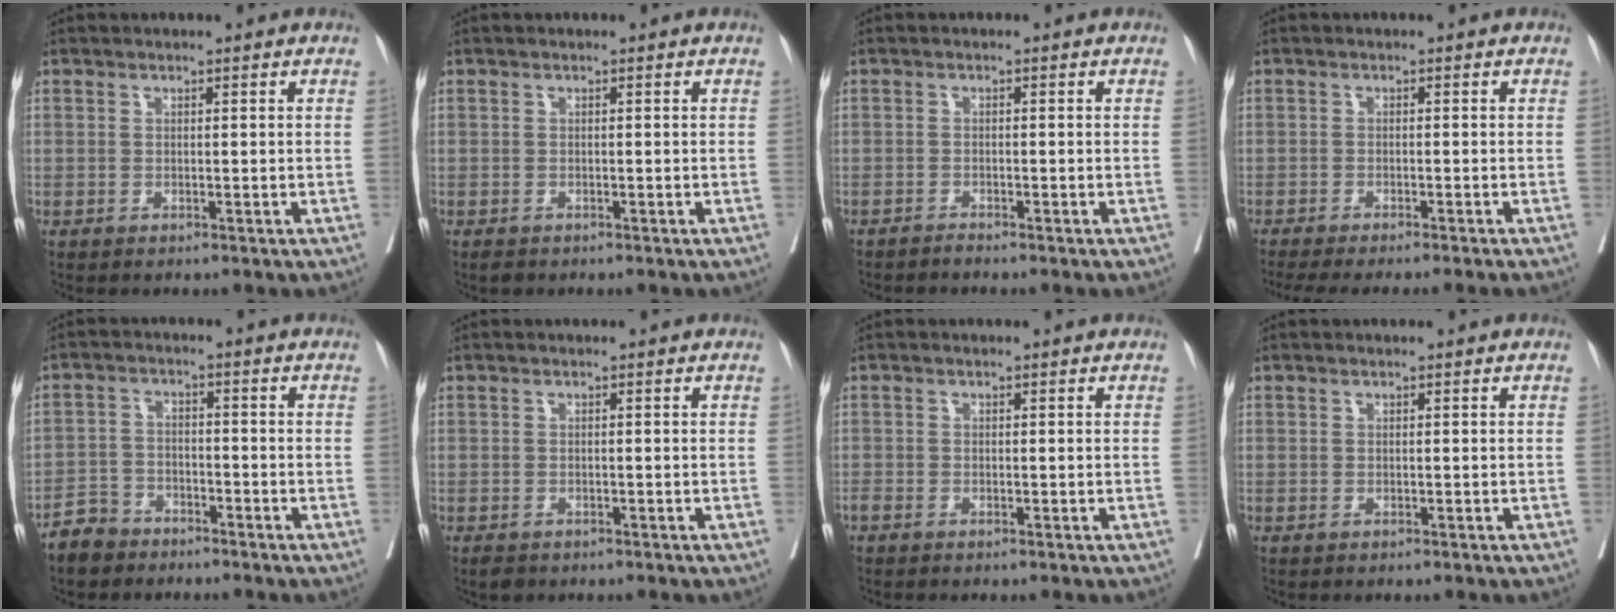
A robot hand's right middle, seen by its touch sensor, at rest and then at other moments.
{"total": 0.8, "force": [-0.7, 0.3, 0.3], "torque": [-0.007, -0.003, -0.007]}
{"total": 0.7, "force": [-0.7, -0.3, 0.0], "torque": [-0.002, -0.002, -0.011]}
{"total": 10.6, "force": [-9.3, -0.8, 5.1], "torque": [-0.042, -0.027, -0.128]}
{"total": 4.8, "force": [-4.1, 2.4, 0.7], "torque": [-0.020, 0.000, -0.079]}
{"total": 1.8, "force": [-1.4, 0.9, 0.7], "torque": [-0.012, -0.004, -0.016]}
{"total": 0.6, "force": [-0.5, 0.1, 0.3], "torque": [-0.013, -0.004, -0.011]}
{"total": 0.0}